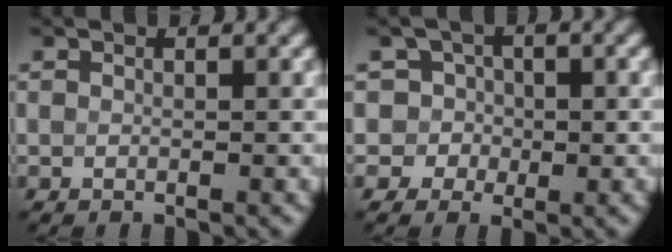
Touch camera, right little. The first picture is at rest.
{"total": 2.7, "force": [-0.2, 2.7, 0.1], "torque": [0.030, 0.027, -0.018]}